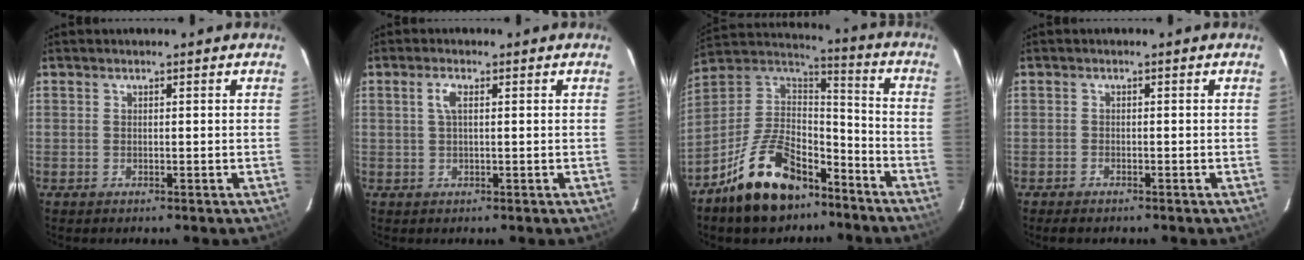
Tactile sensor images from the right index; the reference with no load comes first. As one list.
[{"total": 2.2, "force": [0.5, 0.6, 2.1], "torque": [-0.044, 0.006, 0.008]}, {"total": 18.7, "force": [-11.9, 9.4, 11.0], "torque": [-0.231, 0.026, -0.193]}, {"total": 1.4, "force": [-1.0, 0.5, 0.7], "torque": [-0.024, -0.004, -0.018]}]